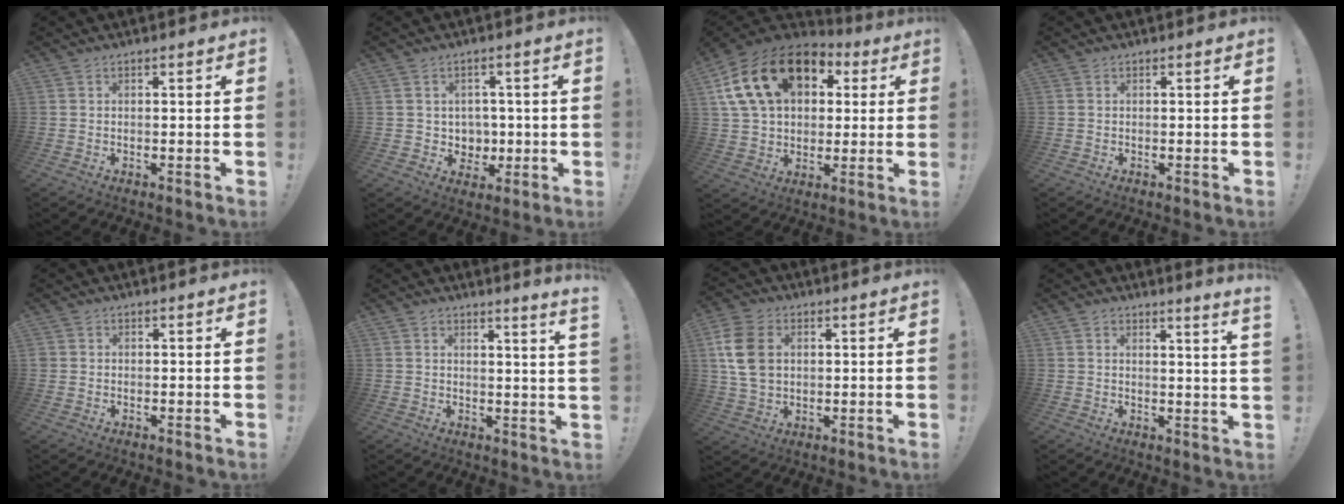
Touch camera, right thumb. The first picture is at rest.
{"total": 5.7, "force": [1.5, 5.4, 0.6], "torque": [-0.014, -0.013, 0.037]}
{"total": 21.8, "force": [8.2, 15.1, 13.4], "torque": [-0.228, -0.012, 0.157]}
{"total": 0.0}
{"total": 0.9, "force": [0.2, 0.9, 0.1], "torque": [-0.009, 0.004, 0.007]}
{"total": 3.4, "force": [2.3, -1.0, 2.4], "torque": [-0.027, -0.022, 0.034]}
{"total": 12.1, "force": [2.0, 9.0, 7.9], "torque": [-0.158, 0.007, 0.039]}
{"total": 3.1, "force": [2.2, -0.9, 1.9], "torque": [-0.019, -0.022, 0.033]}